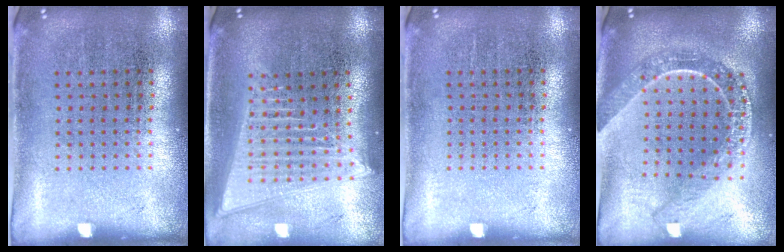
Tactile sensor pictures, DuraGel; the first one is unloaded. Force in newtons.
{"total": 2.0, "press": 1.8, "slide": 0.9}
{"total": 0.0}
{"total": 2.2, "press": 1.9, "slide": 1.1}